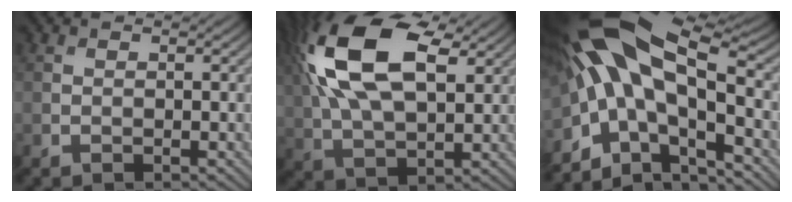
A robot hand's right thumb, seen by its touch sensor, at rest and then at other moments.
{"total": 16.3, "force": [5.5, 8.4, 12.9], "torque": [-0.283, 0.026, 0.093]}
{"total": 15.8, "force": [-1.9, 7.2, 13.9], "torque": [-0.265, 0.006, -0.029]}